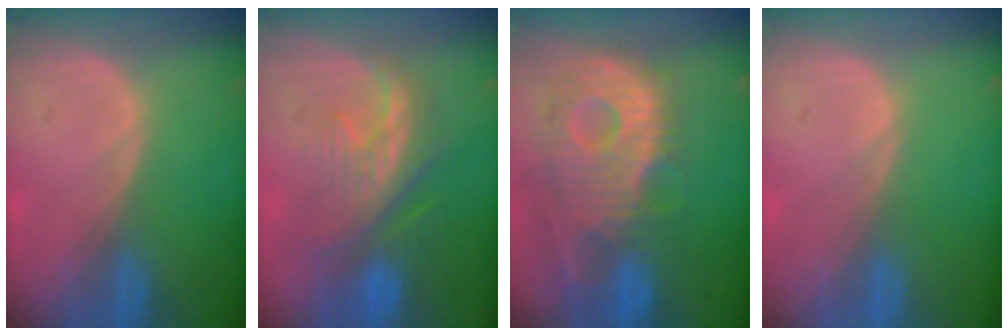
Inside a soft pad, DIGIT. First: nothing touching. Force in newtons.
{"total": 8.9, "press": 8.4, "slide": 2.8}
{"total": 12.5, "press": 10.9, "slide": 6.0}
{"total": 0.0}